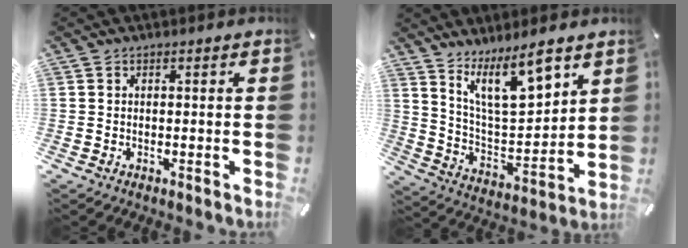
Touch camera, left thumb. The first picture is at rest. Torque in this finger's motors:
{"motor_torque": [0.53, 0.43, 1.54, -1.23, 0.40]}